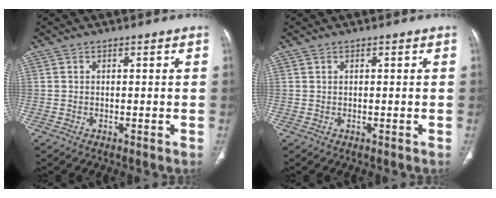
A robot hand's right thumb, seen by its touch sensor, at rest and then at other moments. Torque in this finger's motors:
{"motor_torque": [-0.02, 0.02, -0.25, 0.25, 0.00]}